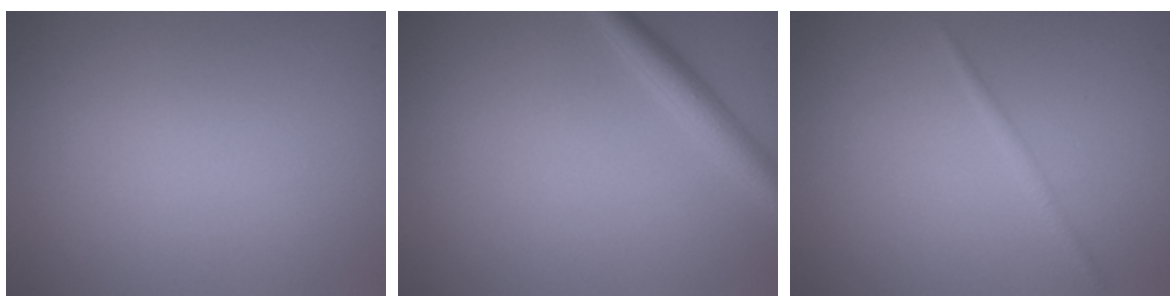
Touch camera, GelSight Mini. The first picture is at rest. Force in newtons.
{"total": 2.6, "press": 2.6, "slide": 0.1}
{"total": 0.9, "press": 0.9, "slide": 0.0}